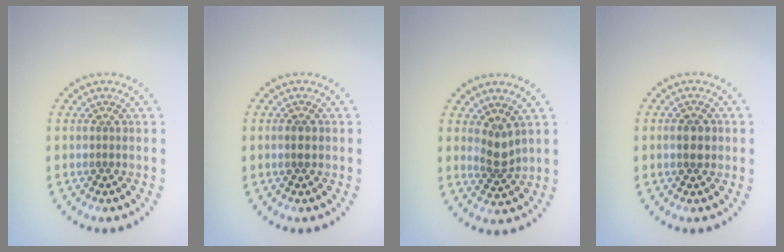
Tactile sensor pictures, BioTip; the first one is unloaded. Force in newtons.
{"total": 1.4, "press": 1.4, "slide": 0.2}
{"total": 2.1, "press": 1.5, "slide": 1.5}
{"total": 2.4, "press": 2.4, "slide": 0.1}